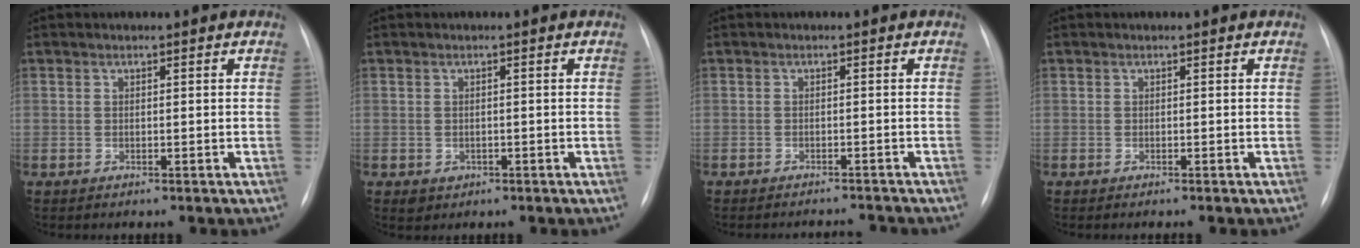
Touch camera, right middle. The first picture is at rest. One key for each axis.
{"total": 1.6, "fx": -0.6, "fy": 1.4, "fz": 0.4, "tx": -0.005, "ty": 0.002, "tz": -0.001}
{"total": 4.4, "fx": -4.4, "fy": 0.1, "fz": 0.0, "tx": 0.006, "ty": 0.000, "tz": -0.056}
{"total": 1.0, "fx": -0.9, "fy": -0.1, "fz": 0.4, "tx": -0.001, "ty": 0.002, "tz": -0.010}